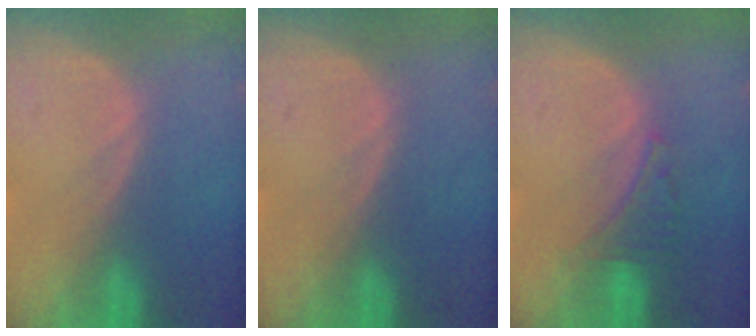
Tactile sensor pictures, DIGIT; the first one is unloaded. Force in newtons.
{"total": 0.0}
{"total": 3.0, "press": 3.0, "slide": 0.2}